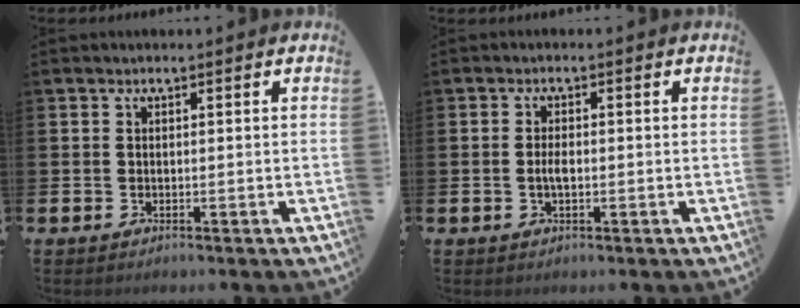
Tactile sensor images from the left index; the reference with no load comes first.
{"total": 1.9, "force": [-0.4, 0.7, 1.8], "torque": [-0.030, 0.000, -0.008]}